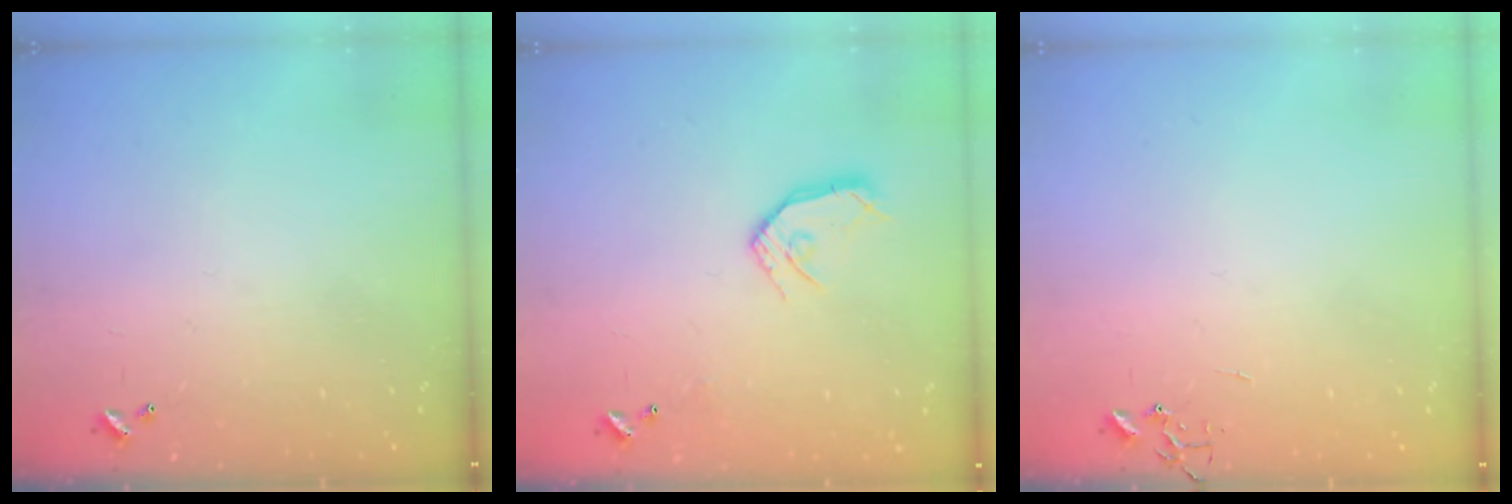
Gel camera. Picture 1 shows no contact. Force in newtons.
{"total": 10.7, "press": 10.6, "slide": 1.0}
{"total": 0.0}